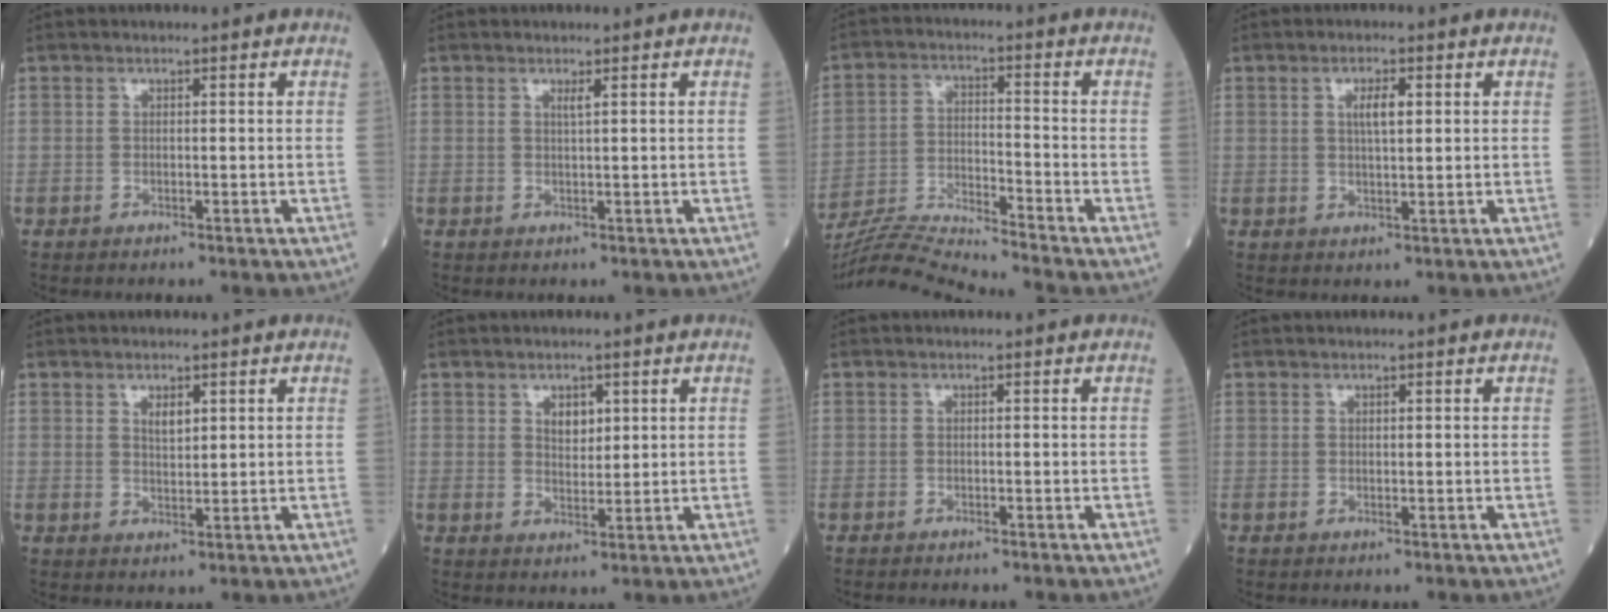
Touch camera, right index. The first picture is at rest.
{"total": 0.9, "force": [0.5, -0.2, 0.7], "torque": [-0.017, -0.004, 0.009]}
{"total": 11.0, "force": [-10.5, -2.6, 2.2], "torque": [-0.039, -0.005, -0.195]}
{"total": 3.2, "force": [1.0, 0.7, 3.0], "torque": [-0.055, 0.001, 0.018]}
{"total": 2.4, "force": [1.2, 0.9, 1.8], "torque": [-0.033, -0.002, 0.024]}
{"total": 3.1, "force": [1.4, 1.8, 2.1], "torque": [-0.032, -0.001, 0.025]}
{"total": 0.9, "force": [-0.8, 0.0, 0.3], "torque": [-0.002, 0.000, -0.013]}
{"total": 0.0}